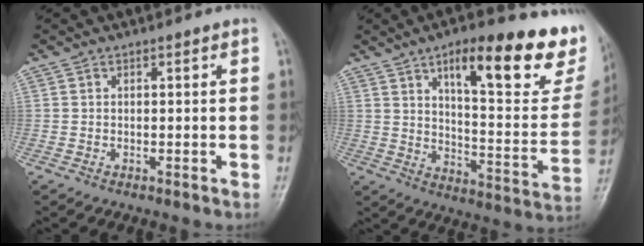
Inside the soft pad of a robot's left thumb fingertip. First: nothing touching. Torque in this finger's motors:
{"motor_torque": [2.07, 1.34, 1.78, -0.98, 0.14]}